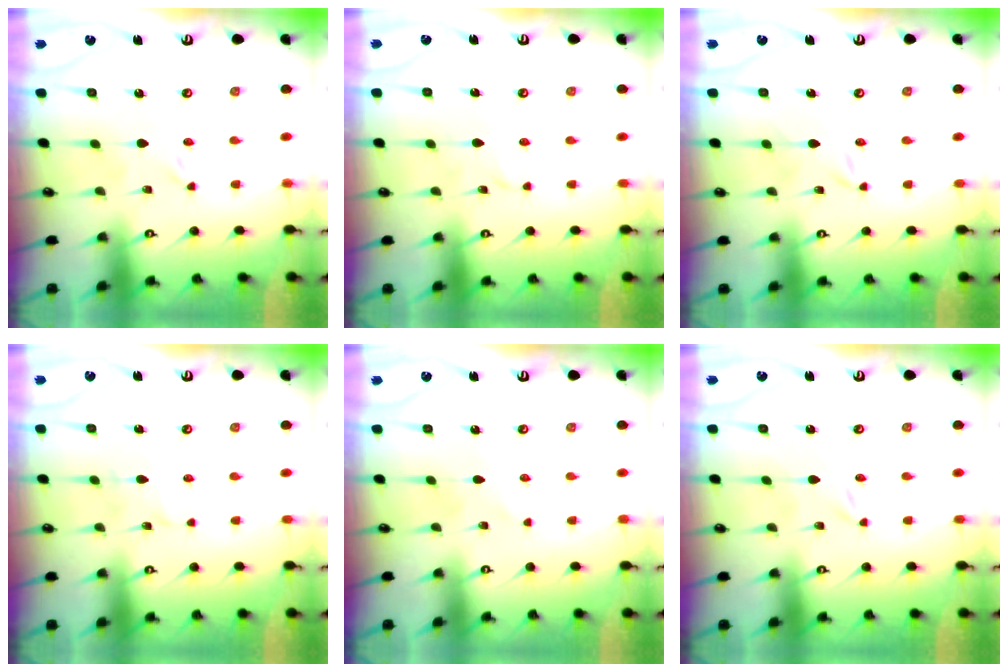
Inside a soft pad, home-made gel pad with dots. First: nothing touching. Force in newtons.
{"total": 2.1, "press": 2.1, "slide": 0.1}
{"total": 1.7, "press": 1.7, "slide": 0.0}
{"total": 2.8, "press": 2.8, "slide": 0.2}
{"total": 2.4, "press": 2.4, "slide": 0.3}
{"total": 0.0}